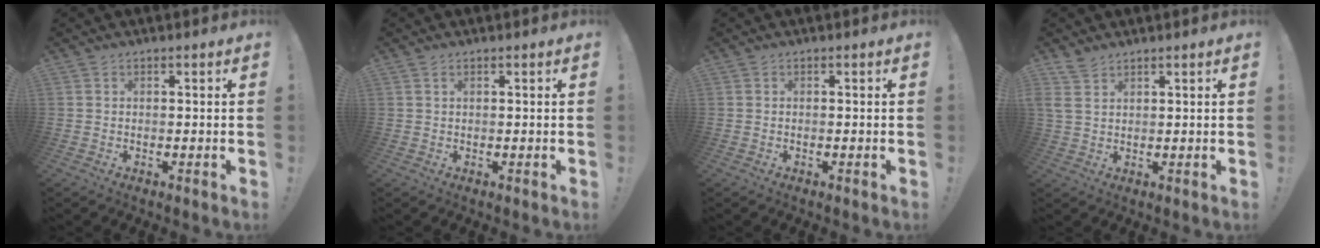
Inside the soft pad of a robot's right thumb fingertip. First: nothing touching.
{"total": 0.7, "force": [0.4, 0.3, 0.4], "torque": [-0.001, -0.002, 0.005]}
{"total": 0.0}
{"total": 4.5, "force": [3.2, 2.2, 2.2], "torque": [-0.042, -0.010, 0.063]}